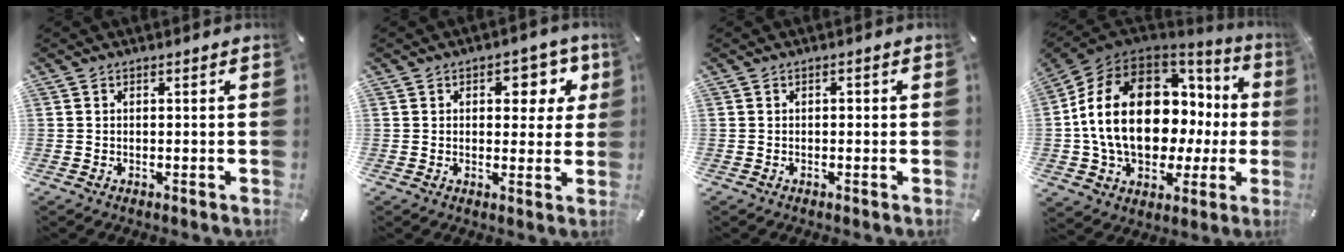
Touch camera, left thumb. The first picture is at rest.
{"total": 8.1, "force": [3.1, 5.1, 5.4], "torque": [-0.054, -0.010, 0.044]}
{"total": 0.9, "force": [-0.1, 0.7, 0.5], "torque": [-0.010, 0.004, -0.004]}
{"total": 20.9, "force": [2.4, 14.3, 15.0], "torque": [-0.305, -0.024, 0.051]}